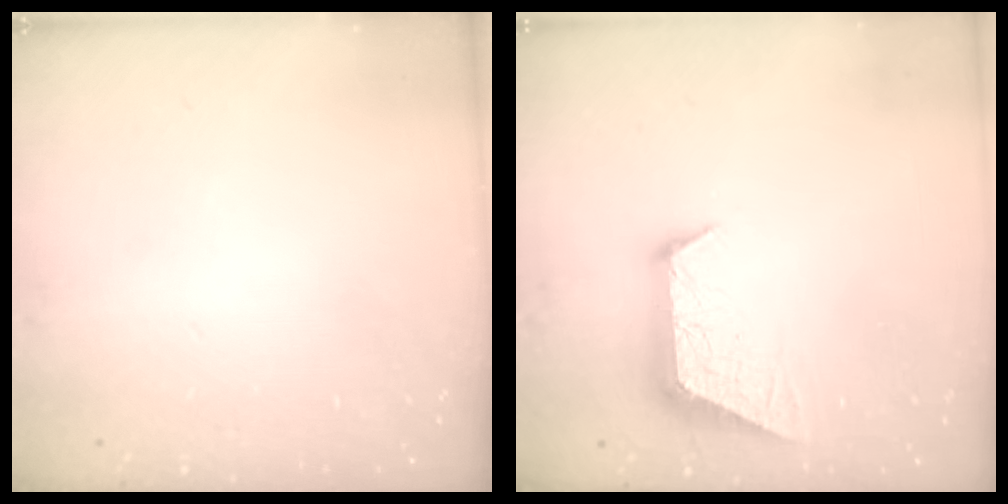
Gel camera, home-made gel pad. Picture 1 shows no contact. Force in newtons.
{"total": 10.0, "press": 10.0, "slide": 0.3}